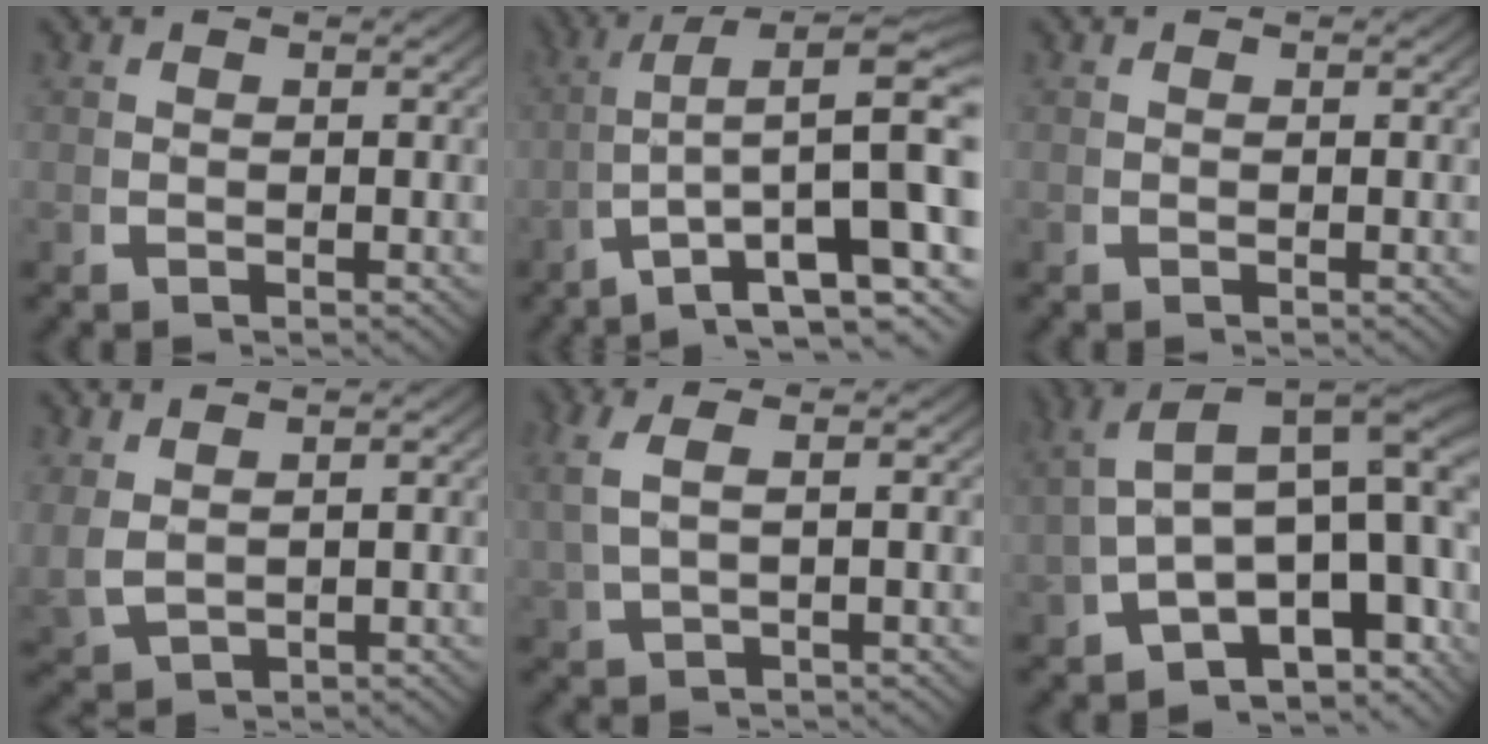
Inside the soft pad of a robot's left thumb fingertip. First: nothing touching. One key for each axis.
{"total": 11.8, "fx": -0.6, "fy": 5.3, "fz": 10.5, "tx": -0.167, "ty": -0.023, "tz": 0.008}
{"total": 0.0}
{"total": 3.0, "fx": 1.5, "fy": 1.9, "fz": 1.8, "tx": -0.056, "ty": -0.003, "tz": 0.043}
{"total": 3.1, "fx": 0.9, "fy": 0.9, "fz": 2.8, "tx": -0.069, "ty": 0.009, "tz": 0.025}
{"total": 14.8, "fx": -0.8, "fy": 9.7, "fz": 11.2, "tx": -0.181, "ty": -0.032, "tz": -0.009}